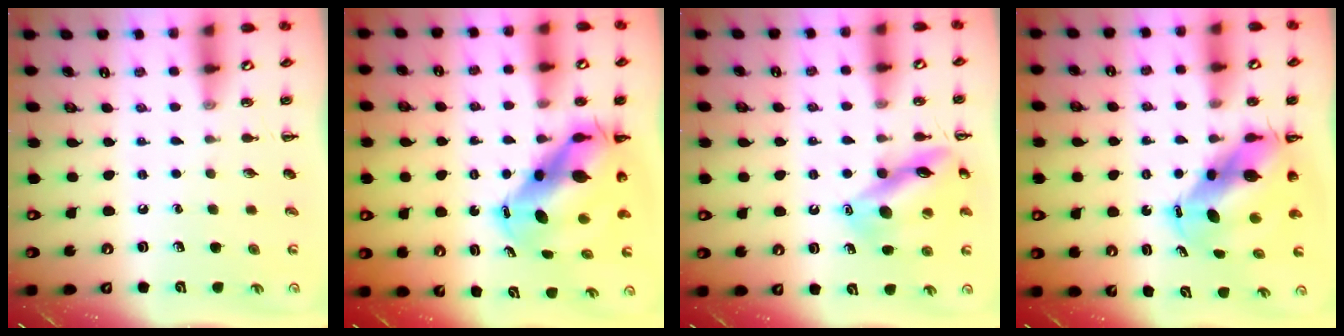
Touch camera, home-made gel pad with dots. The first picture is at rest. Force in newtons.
{"total": 12.4, "press": 11.9, "slide": 3.4}
{"total": 14.0, "press": 13.9, "slide": 1.4}
{"total": 9.4, "press": 9.0, "slide": 2.5}